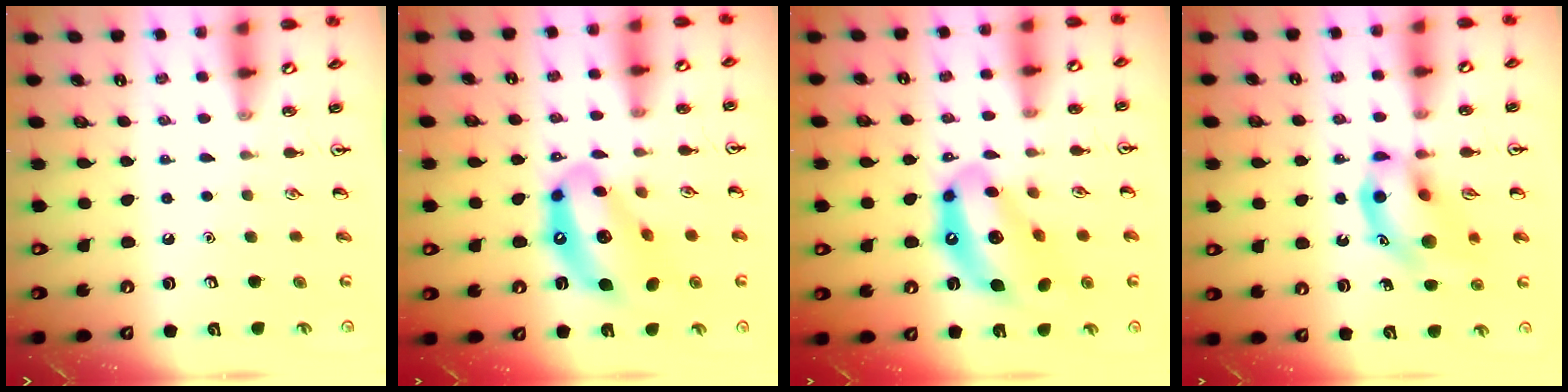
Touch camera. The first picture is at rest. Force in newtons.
{"total": 15.3, "press": 14.5, "slide": 4.9}
{"total": 14.9, "press": 14.1, "slide": 4.7}
{"total": 13.1, "press": 12.8, "slide": 2.7}